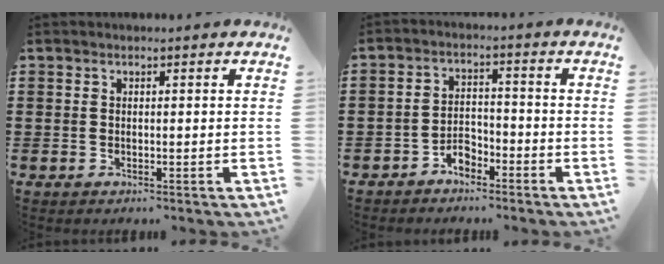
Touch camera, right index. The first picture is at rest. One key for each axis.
{"total": 3.5, "fx": -2.9, "fy": 1.4, "fz": 1.1, "tx": -0.025, "ty": 0.007, "tz": -0.059}